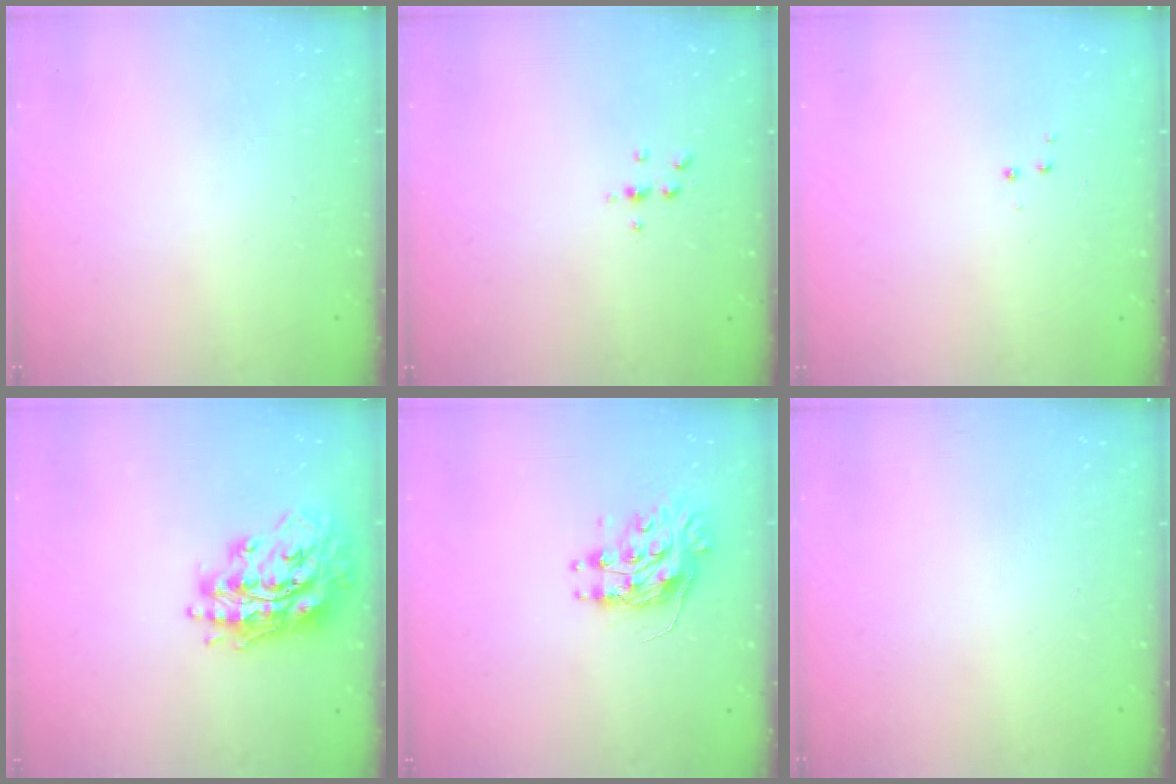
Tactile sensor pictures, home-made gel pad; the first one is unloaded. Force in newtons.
{"total": 3.8, "press": 3.7, "slide": 0.5}
{"total": 2.9, "press": 2.8, "slide": 0.4}
{"total": 18.7, "press": 18.7, "slide": 1.8}
{"total": 9.2, "press": 9.2, "slide": 0.5}
{"total": 0.0}